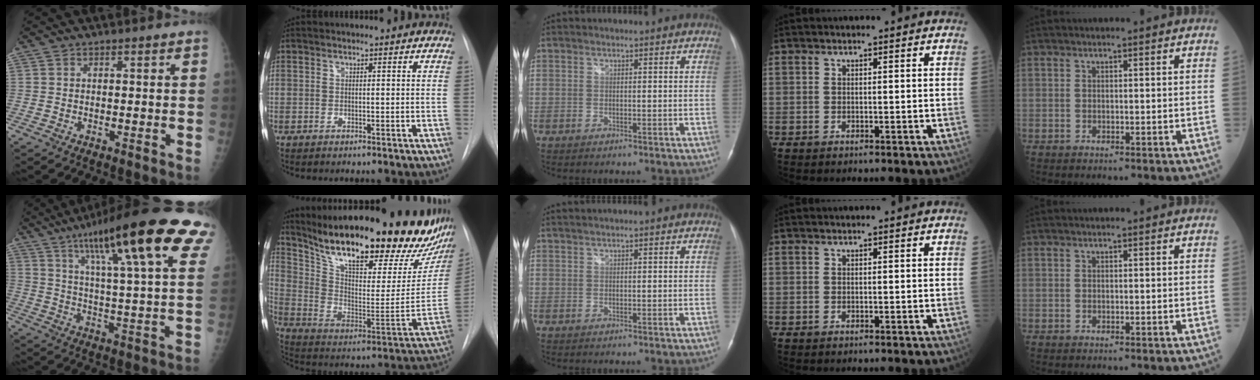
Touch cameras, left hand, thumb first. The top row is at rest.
{"thumb": {"total": 27.7, "force": [15.1, 4.8, 22.7], "torque": [-0.326, -0.018, 0.217]}, "index": {"total": 31.3, "force": [25.3, 6.6, 17.2], "torque": [-0.284, -0.071, 0.355]}, "middle": {"total": 1.1, "force": [0.9, -0.1, 0.6], "torque": [-0.015, 0.014, 0.022]}}